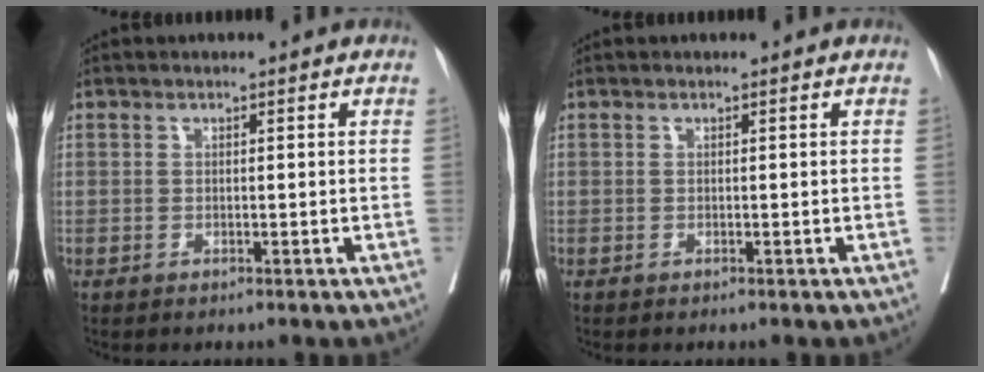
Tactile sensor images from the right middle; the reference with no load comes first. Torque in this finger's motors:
{"motor_torque": [-0.20, -0.01, -0.04, 0.01]}